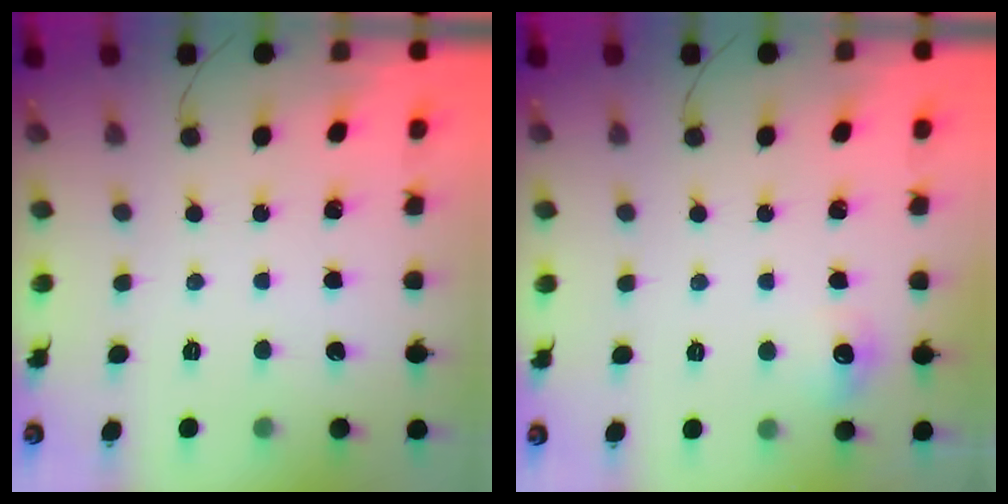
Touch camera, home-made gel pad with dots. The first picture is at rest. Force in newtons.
{"total": 5.1, "press": 4.9, "slide": 1.2}